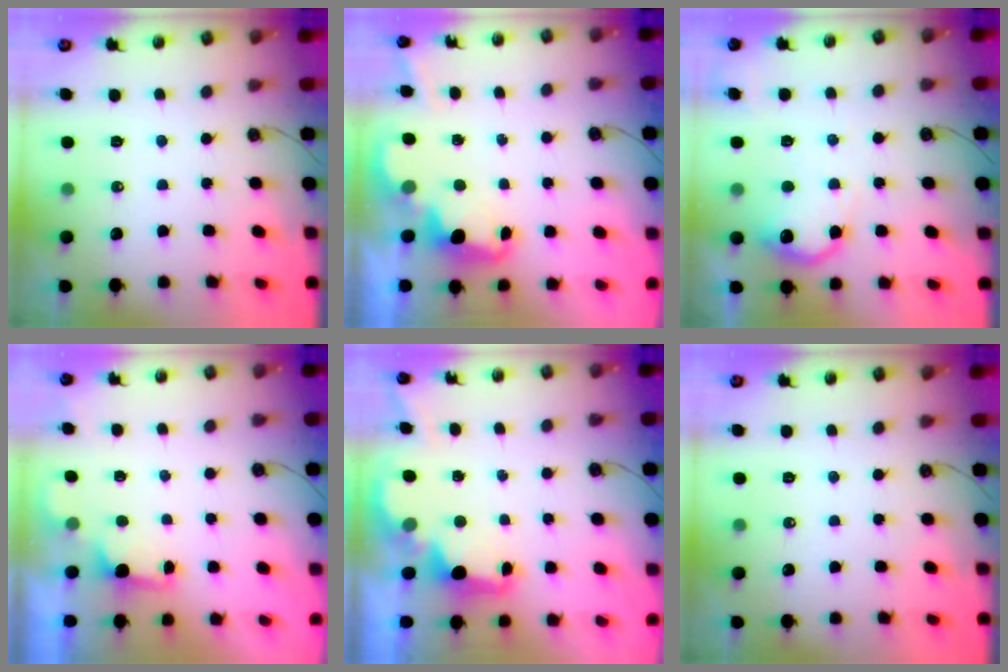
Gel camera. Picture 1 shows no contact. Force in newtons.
{"total": 2.4, "press": 2.3, "slide": 0.6}
{"total": 12.9, "press": 12.8, "slide": 0.8}
{"total": 1.2, "press": 0.8, "slide": 0.8}
{"total": 3.3, "press": 3.3, "slide": 0.5}
{"total": 0.0}